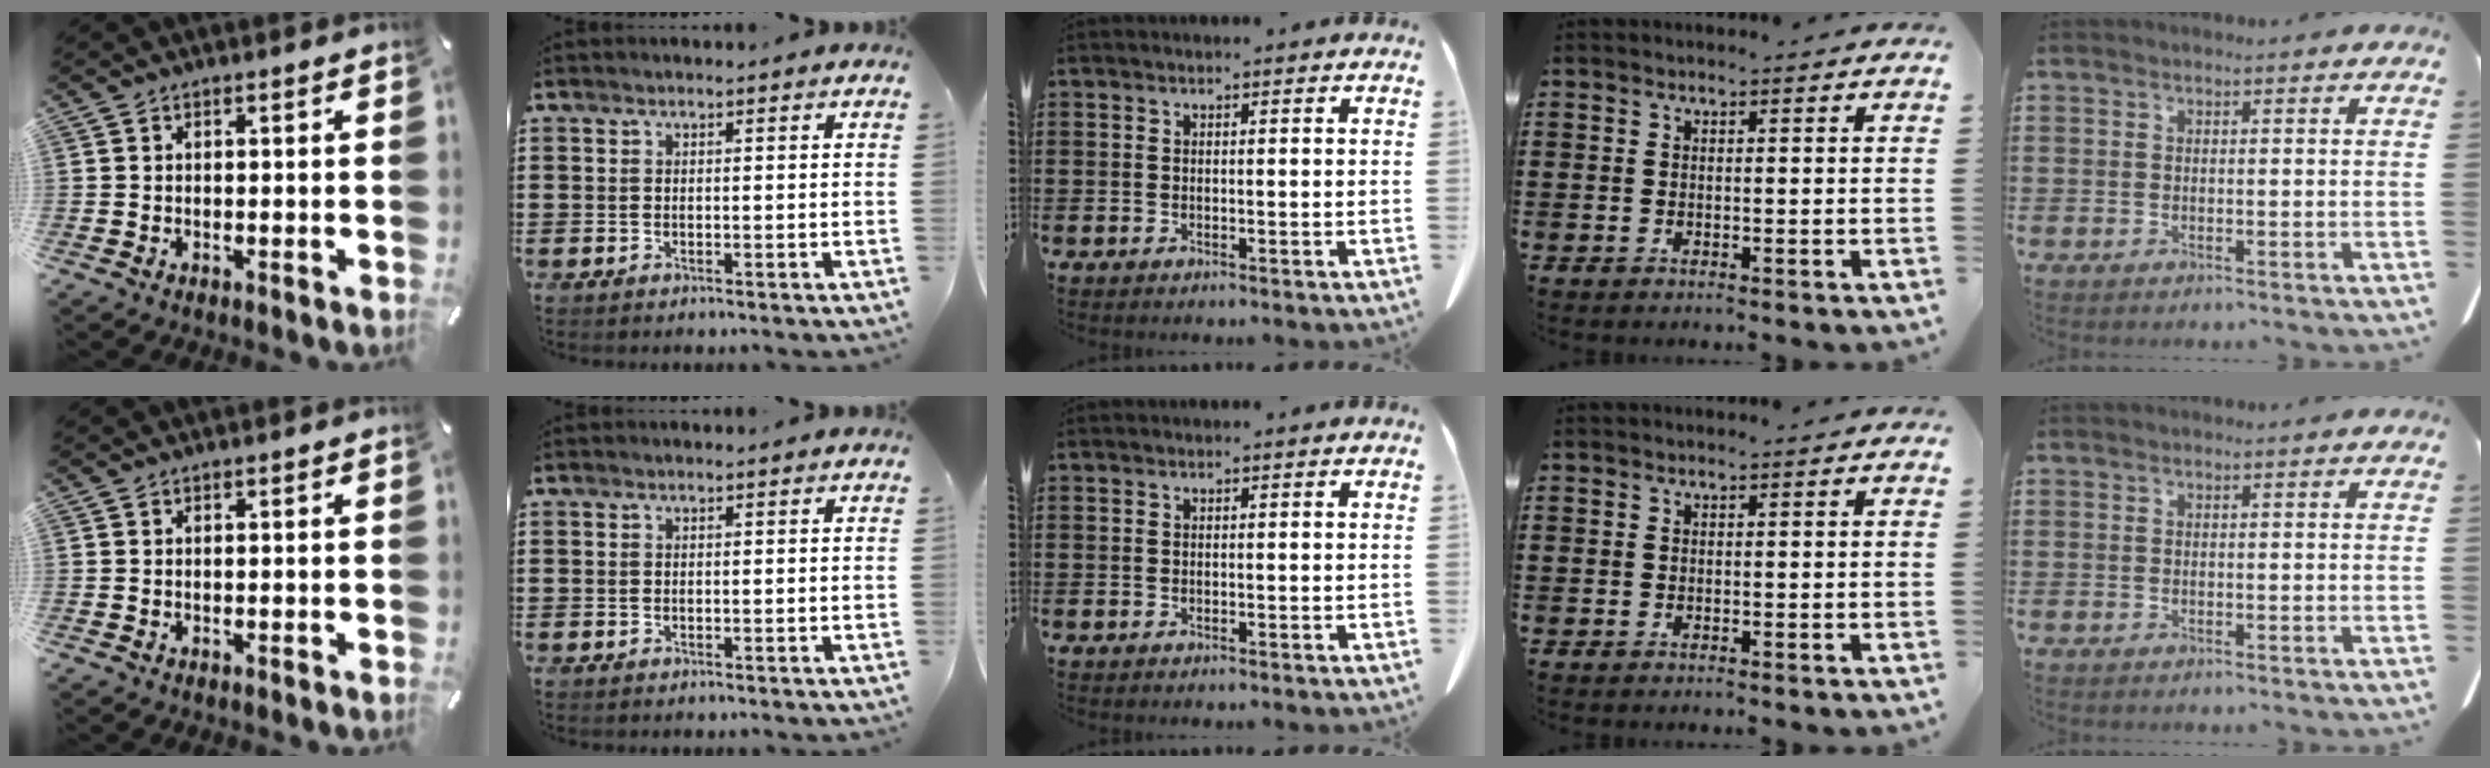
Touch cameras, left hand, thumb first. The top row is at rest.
{}